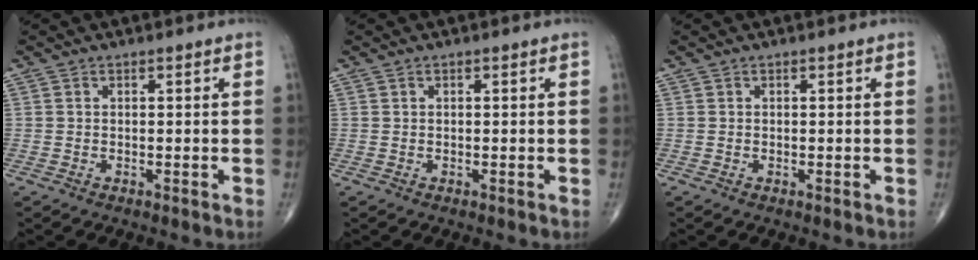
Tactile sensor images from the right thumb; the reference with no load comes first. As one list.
[{"total": 0.0}, {"total": 0.0}]